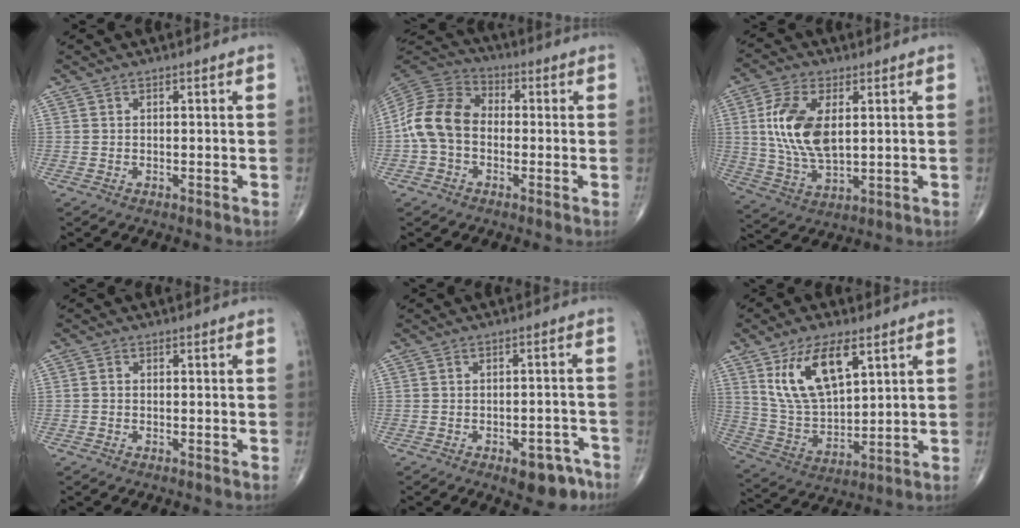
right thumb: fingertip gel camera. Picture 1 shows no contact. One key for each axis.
{"total": 12.2, "fx": -1.5, "fy": 9.0, "fz": 8.1, "tx": -0.152, "ty": 0.036, "tz": -0.041}
{"total": 13.4, "fx": 2.5, "fy": 7.0, "fz": 11.2, "tx": -0.224, "ty": -0.010, "tz": 0.053}
{"total": 0.8, "fx": -0.2, "fy": 0.6, "fz": 0.4, "tx": -0.005, "ty": 0.001, "tz": -0.007}
{"total": 7.2, "fx": -4.5, "fy": 3.6, "fz": 4.3, "tx": -0.032, "ty": 0.036, "tz": -0.053}
{"total": 14.6, "fx": 6.8, "fy": 6.8, "fz": 11.0, "tx": -0.191, "ty": -0.027, "tz": 0.141}